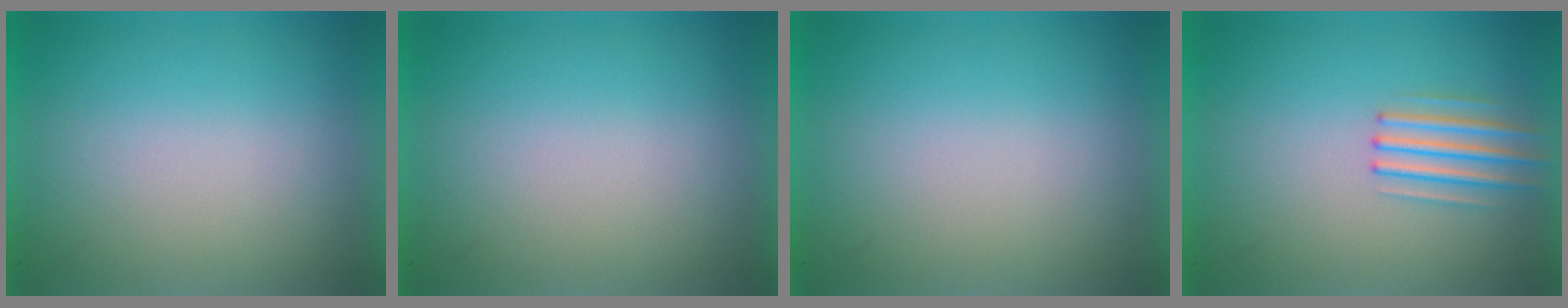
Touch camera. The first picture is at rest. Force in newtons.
{"total": 0.0}
{"total": 0.0}
{"total": 2.3}